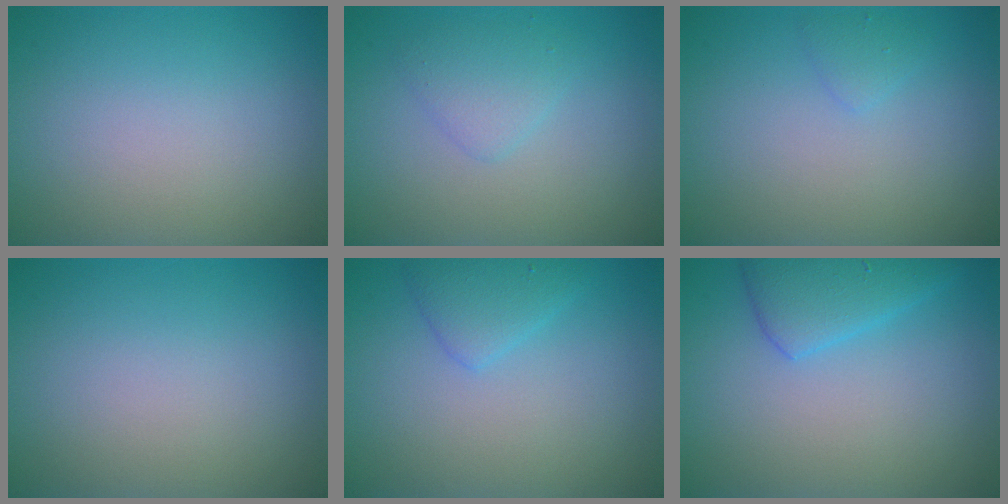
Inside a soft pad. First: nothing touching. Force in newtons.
{"total": 1.8, "press": 1.8, "slide": 0.1}
{"total": 0.9, "press": 0.9, "slide": 0.0}
{"total": 0.0}
{"total": 2.2, "press": 2.2, "slide": 0.1}
{"total": 3.4, "press": 3.4, "slide": 0.2}